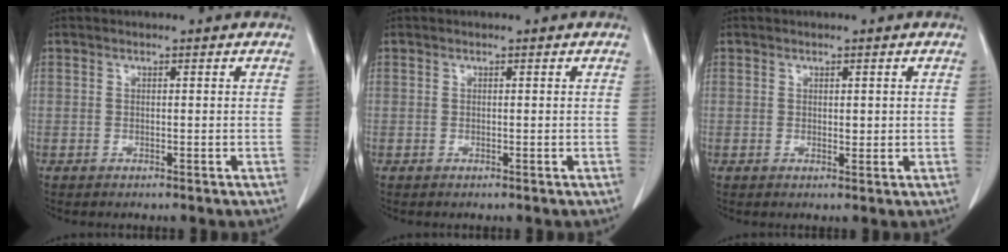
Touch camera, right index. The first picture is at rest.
{"total": 0.0}
{"total": 1.4, "force": [0.4, 0.9, 1.0], "torque": [-0.009, -0.005, 0.008]}